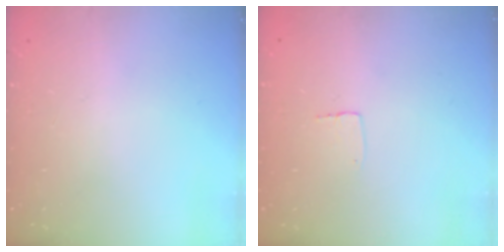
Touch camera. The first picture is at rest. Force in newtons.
{"total": 2.7, "press": 2.7, "slide": 0.1}